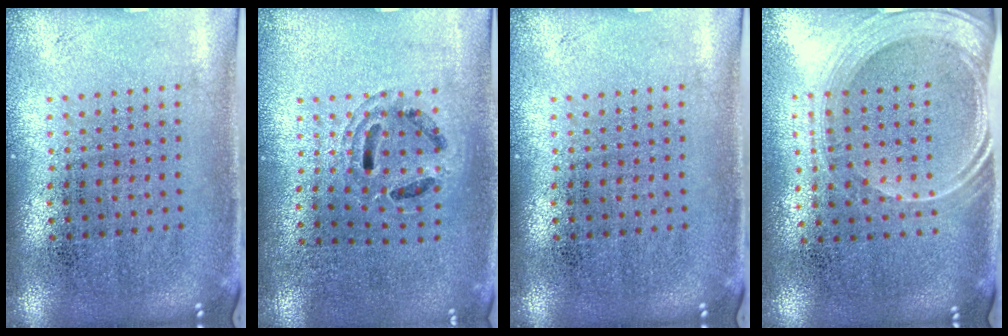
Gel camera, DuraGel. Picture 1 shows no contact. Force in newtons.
{"total": 0.9, "press": 0.9, "slide": 0.1}
{"total": 0.0}
{"total": 2.0, "press": 1.7, "slide": 1.1}